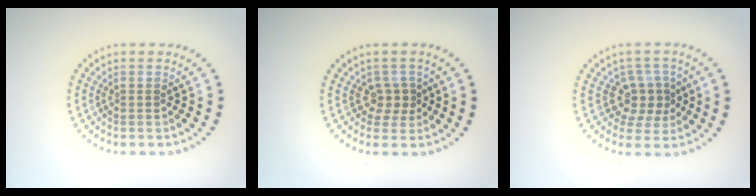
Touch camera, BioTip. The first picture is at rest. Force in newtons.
{"total": 1.9, "press": 1.6, "slide": 1.0}
{"total": 3.0, "press": 2.5, "slide": 1.7}